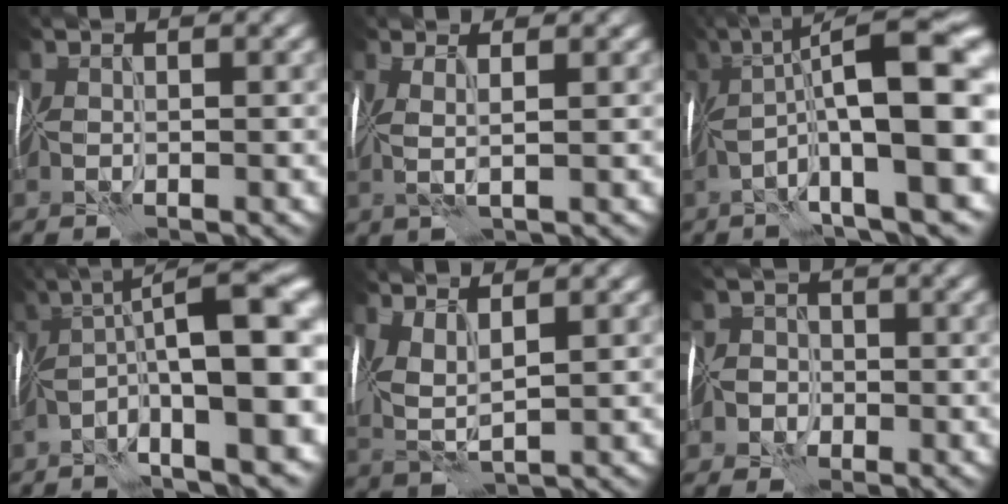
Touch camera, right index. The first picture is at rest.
{"total": 1.6, "force": [0.8, 0.3, 1.3], "torque": [-0.019, 0.005, 0.007]}
{"total": 16.3, "force": [-0.4, 5.1, 15.5], "torque": [-0.242, 0.033, -0.008]}
{"total": 13.8, "force": [-2.9, 3.7, 13.0], "torque": [-0.204, 0.030, -0.043]}
{"total": 3.6, "force": [1.7, 1.6, 2.8], "torque": [-0.076, 0.004, 0.032]}
{"total": 2.7, "force": [-1.2, 2.5, 0.2], "torque": [0.029, 0.009, -0.035]}